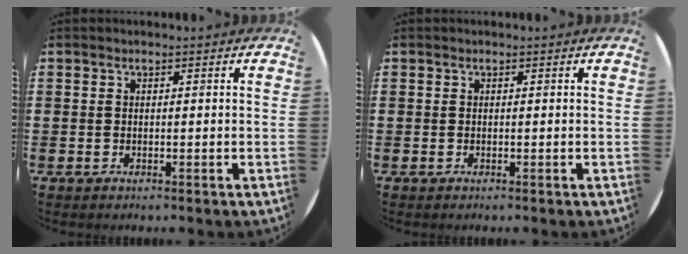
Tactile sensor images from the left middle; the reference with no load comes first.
{"total": 0.0}